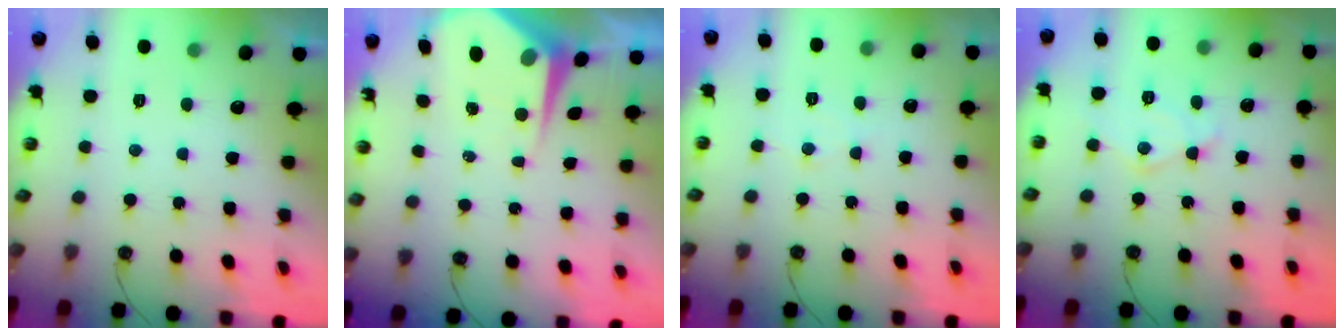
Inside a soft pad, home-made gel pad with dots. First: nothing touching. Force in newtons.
{"total": 7.1, "press": 7.1, "slide": 0.7}
{"total": 4.8, "press": 4.7, "slide": 0.9}
{"total": 10.9, "press": 10.9, "slide": 0.7}